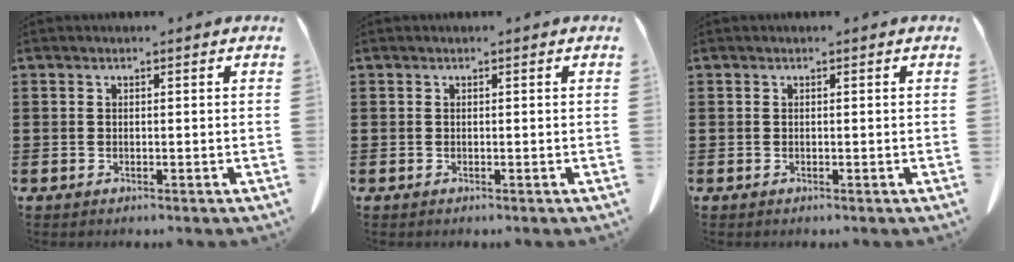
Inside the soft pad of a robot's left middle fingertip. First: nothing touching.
{"total": 0.0}
{"total": 0.0}